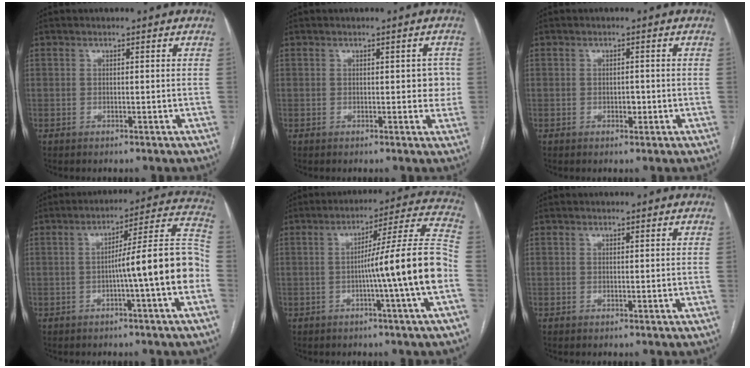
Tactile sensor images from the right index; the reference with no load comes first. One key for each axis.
{"total": 3.0, "fx": 0.3, "fy": 1.8, "fz": 2.5, "tx": -0.020, "ty": 0.012, "tz": 0.004}
{"total": 1.4, "fx": -0.3, "fy": 0.8, "fz": 1.0, "tx": -0.015, "ty": 0.001, "tz": -0.003}
{"total": 12.6, "fx": -3.1, "fy": -0.6, "fz": 12.2, "tx": -0.174, "ty": 0.031, "tz": -0.048}
{"total": 13.9, "fx": -3.2, "fy": -2.1, "fz": 13.4, "tx": -0.193, "ty": 0.012, "tz": -0.055}
{"total": 0.0}